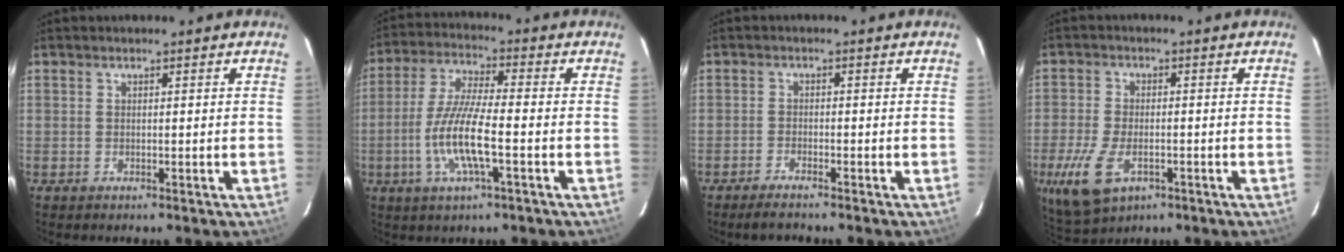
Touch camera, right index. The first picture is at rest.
{"total": 11.1, "force": [-3.2, 1.5, 10.5], "torque": [-0.220, -0.006, -0.064]}
{"total": 2.9, "force": [-2.6, 0.3, 1.2], "torque": [-0.039, -0.006, -0.050]}
{"total": 11.1, "force": [-4.6, 6.0, 8.0], "torque": [-0.193, -0.026, -0.080]}